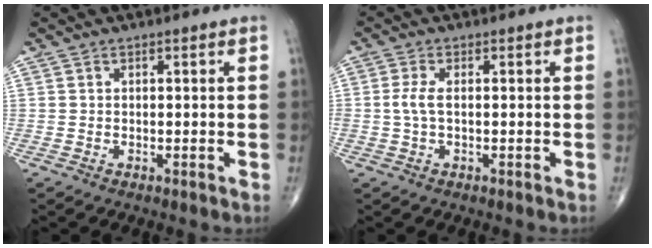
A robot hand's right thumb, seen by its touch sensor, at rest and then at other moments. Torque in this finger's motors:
{"motor_torque": [0.15, -0.05, 0.44, 0.11, 0.12]}